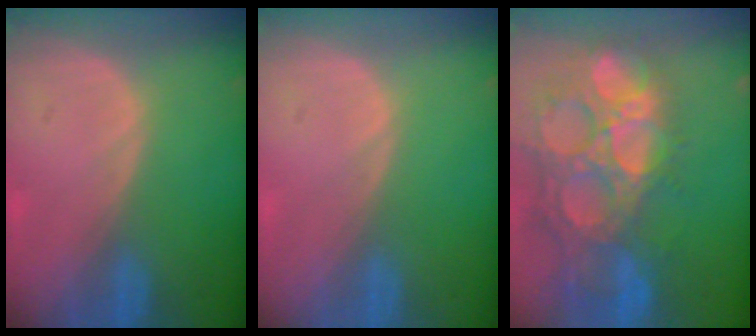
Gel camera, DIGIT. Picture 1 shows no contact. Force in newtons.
{"total": 0.0}
{"total": 15.1, "press": 12.5, "slide": 8.5}